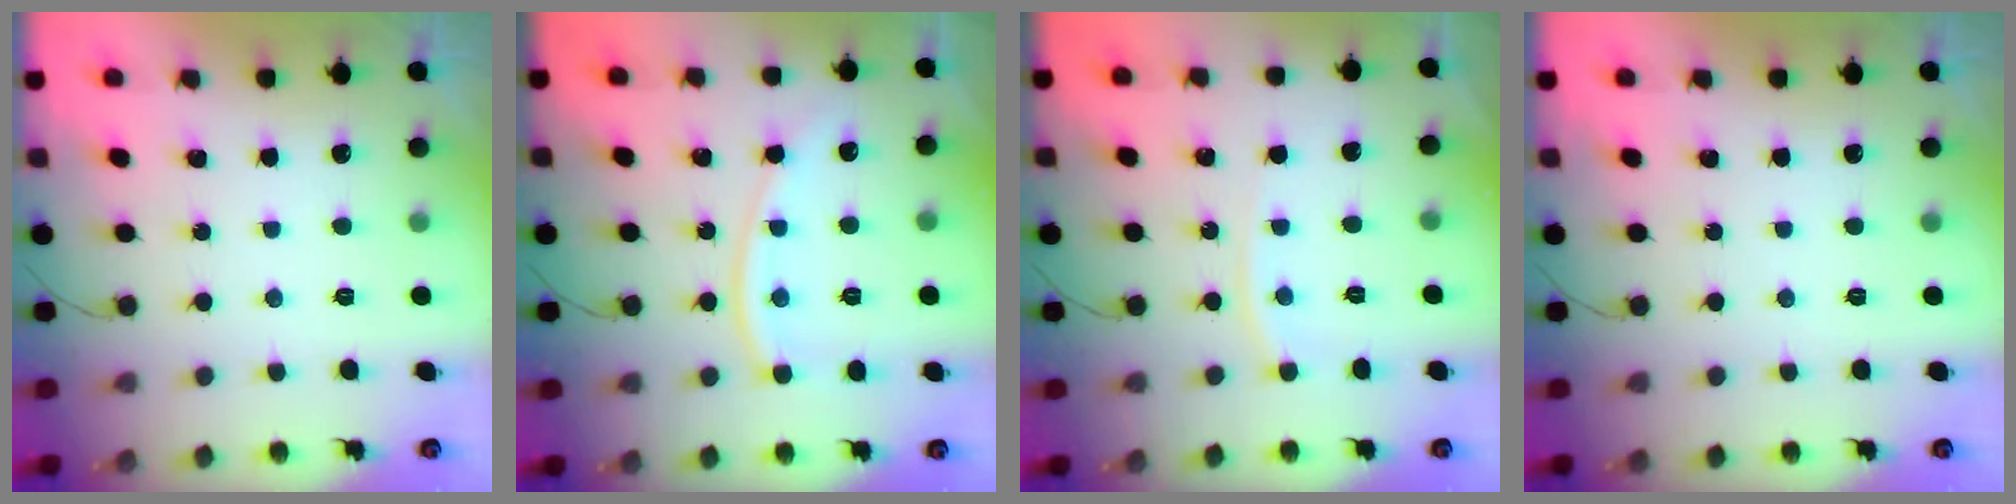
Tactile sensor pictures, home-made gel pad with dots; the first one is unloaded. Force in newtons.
{"total": 10.7, "press": 10.6, "slide": 1.3}
{"total": 3.8, "press": 3.8, "slide": 0.1}
{"total": 0.0}